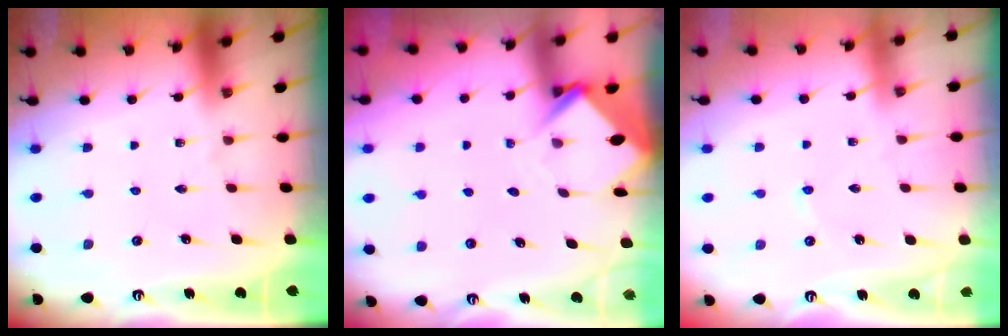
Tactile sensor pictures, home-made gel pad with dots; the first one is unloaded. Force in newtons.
{"total": 4.0, "press": 4.0, "slide": 0.2}
{"total": 1.6, "press": 1.6, "slide": 0.2}